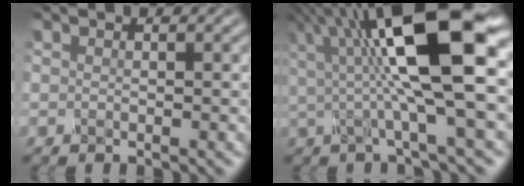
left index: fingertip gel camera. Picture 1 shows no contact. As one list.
[{"total": 13.4, "force": [2.8, 3.2, 12.7], "torque": [-0.200, 0.020, 0.040]}]